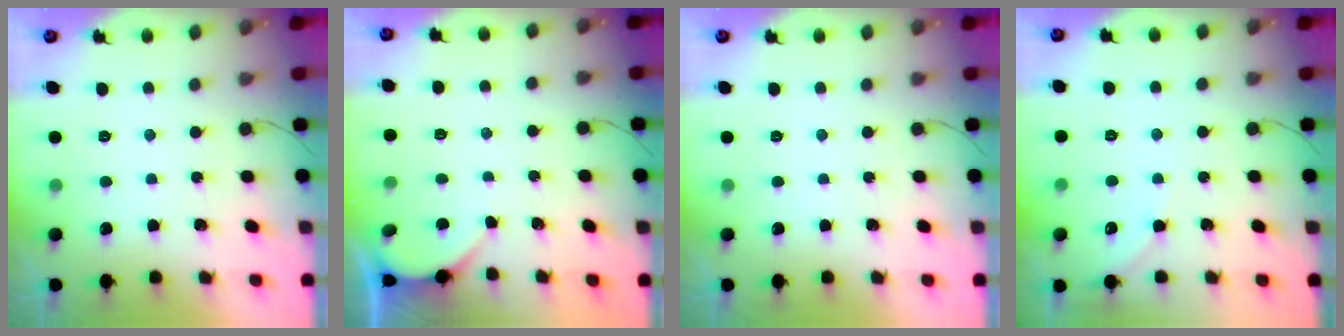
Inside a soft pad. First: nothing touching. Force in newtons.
{"total": 2.1, "press": 2.1, "slide": 0.2}
{"total": 0.0}
{"total": 4.1, "press": 4.0, "slide": 0.6}